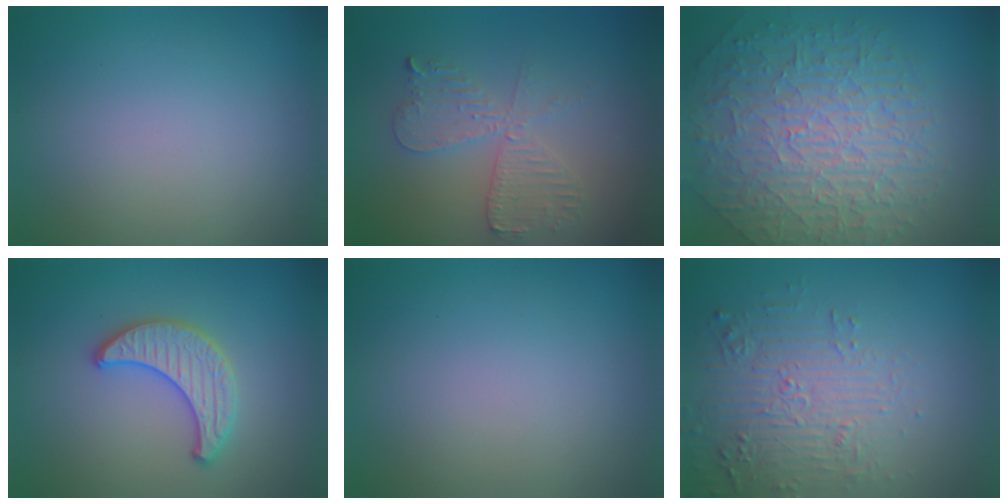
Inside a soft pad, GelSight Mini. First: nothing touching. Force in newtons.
{"total": 4.2, "press": 3.6, "slide": 2.2}
{"total": 10.2, "press": 6.6, "slide": 7.7}
{"total": 3.3, "press": 3.2, "slide": 0.3}
{"total": 0.0}
{"total": 4.9, "press": 4.1, "slide": 2.7}